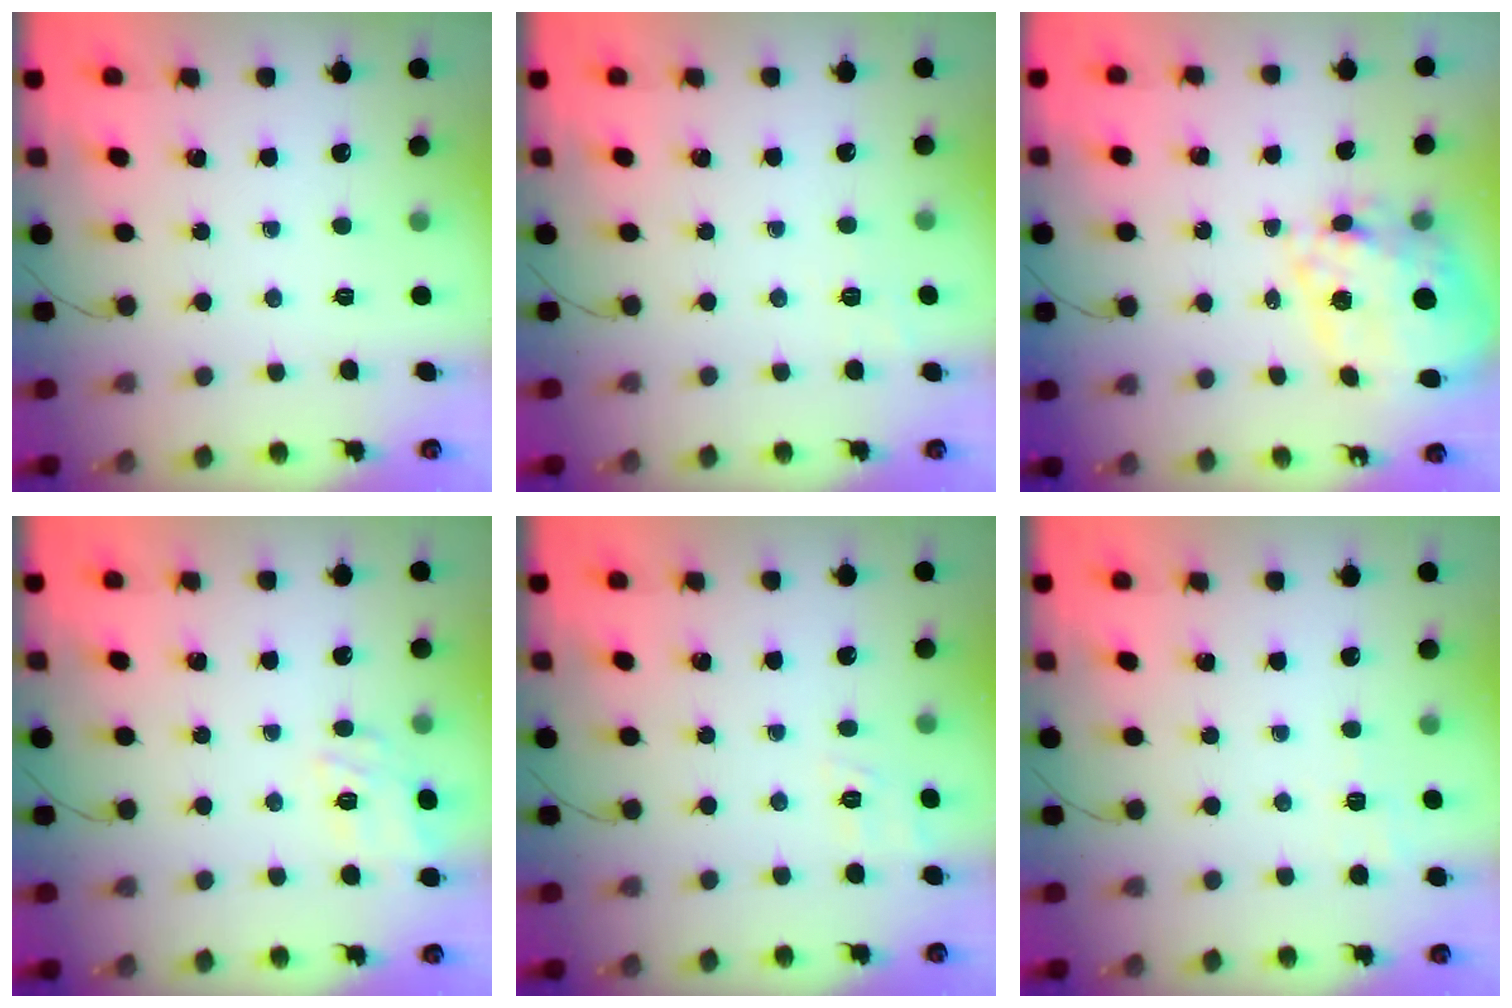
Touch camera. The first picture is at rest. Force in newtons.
{"total": 2.2, "press": 0.9, "slide": 2.0}
{"total": 17.9, "press": 17.5, "slide": 3.7}
{"total": 13.0, "press": 13.0, "slide": 0.7}
{"total": 3.0, "press": 2.4, "slide": 1.8}
{"total": 2.6, "press": 2.1, "slide": 1.6}